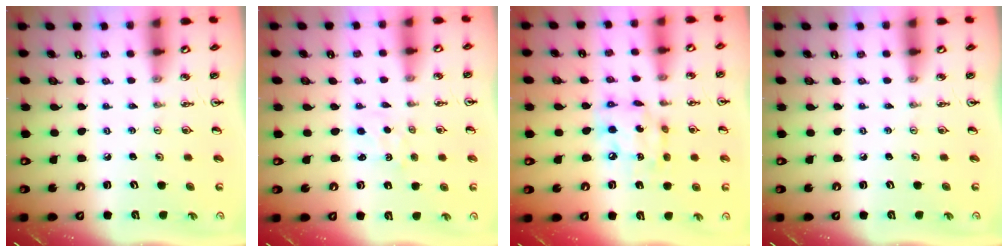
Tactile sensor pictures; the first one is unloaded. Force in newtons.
{"total": 1.6, "press": 1.5, "slide": 0.3}
{"total": 11.4, "press": 11.3, "slide": 1.2}
{"total": 0.0}